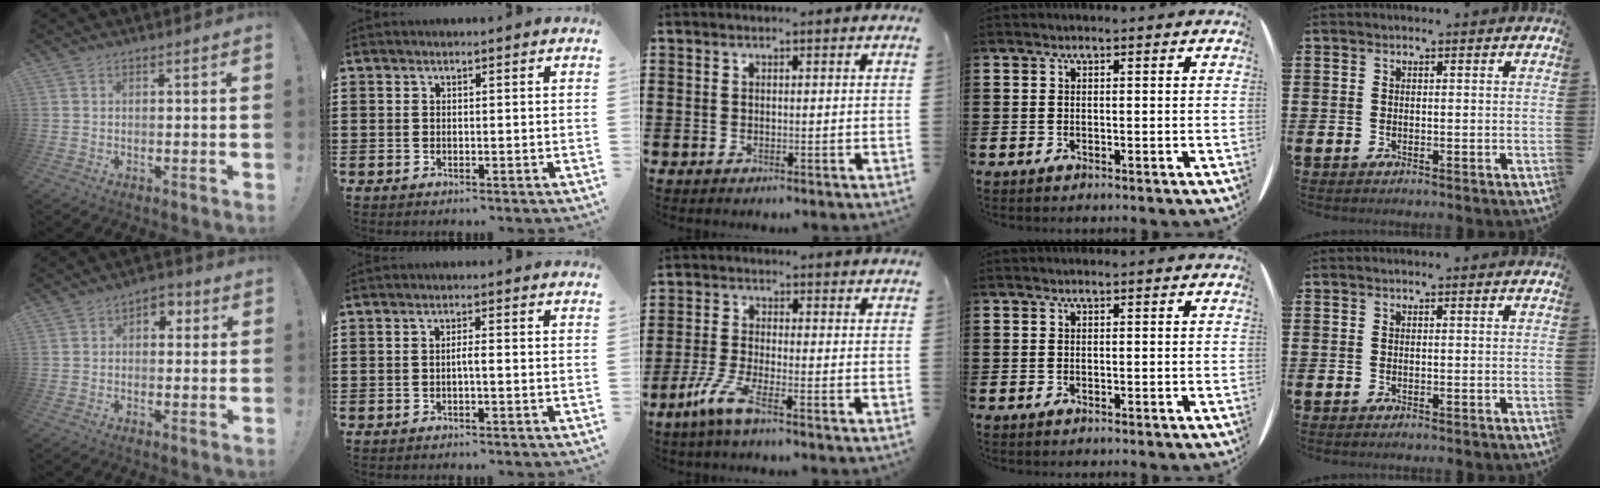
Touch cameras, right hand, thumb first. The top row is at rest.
{"thumb": {"total": 4.1, "force": [0.5, 3.2, 2.4], "torque": [-0.032, 0.005, 0.005]}, "index": {"total": 1.4, "force": [-0.5, 0.1, 1.3], "torque": [-0.023, -0.001, -0.009]}, "middle": {"total": 5.2, "force": [-3.0, 0.5, 4.2], "torque": [-0.102, -0.016, -0.060]}}